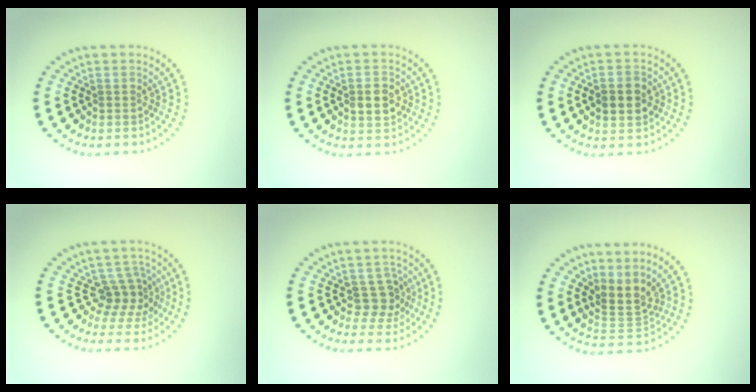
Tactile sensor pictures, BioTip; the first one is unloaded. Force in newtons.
{"total": 2.5, "press": 2.5, "slide": 0.2}
{"total": 3.3, "press": 3.3, "slide": 0.2}
{"total": 2.8, "press": 1.9, "slide": 2.0}
{"total": 2.6, "press": 2.0, "slide": 1.6}
{"total": 3.0, "press": 2.1, "slide": 2.1}